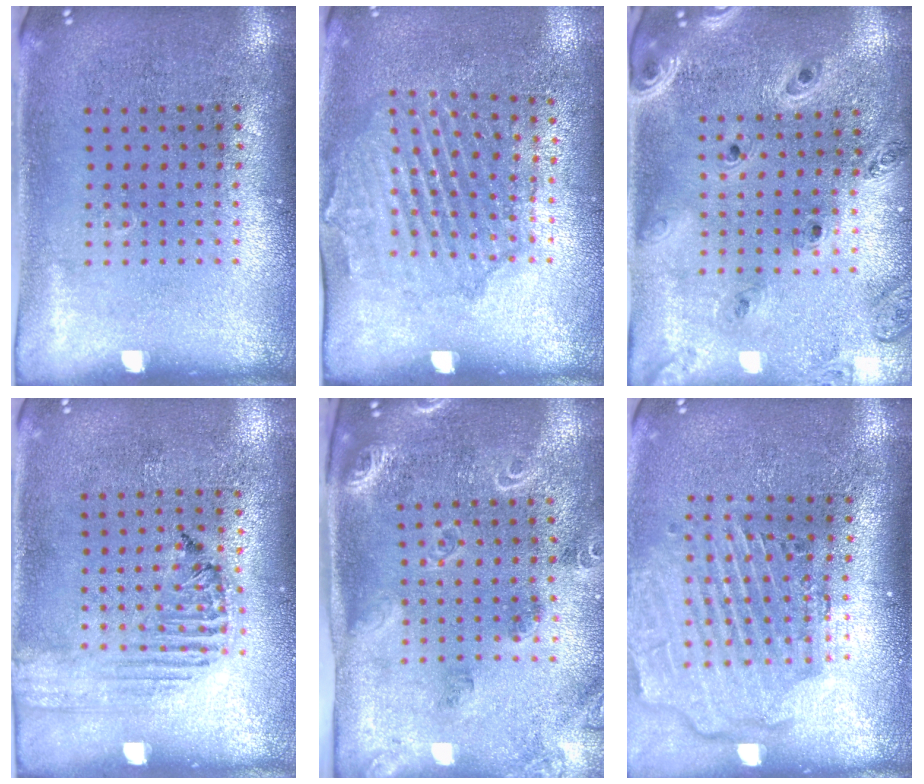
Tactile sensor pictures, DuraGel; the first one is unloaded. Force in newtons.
{"total": 1.6, "press": 1.5, "slide": 0.5}
{"total": 1.4, "press": 1.3, "slide": 0.2}
{"total": 1.5, "press": 1.5, "slide": 0.3}
{"total": 1.9, "press": 1.8, "slide": 0.3}
{"total": 2.8, "press": 2.3, "slide": 1.6}